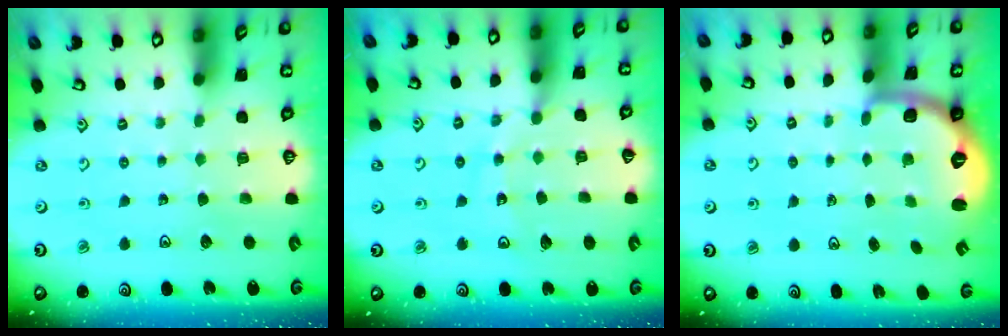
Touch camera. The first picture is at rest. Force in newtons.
{"total": 10.9, "press": 10.8, "slide": 1.4}
{"total": 2.4, "press": 1.8, "slide": 1.6}